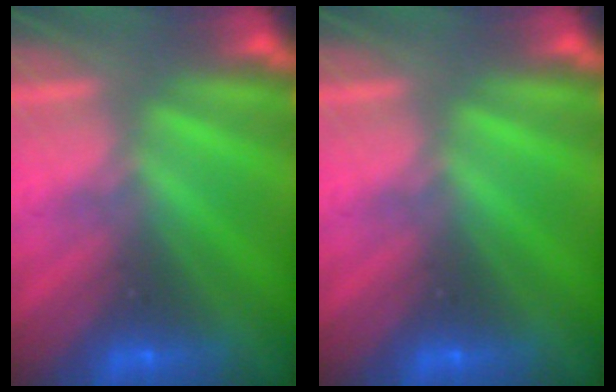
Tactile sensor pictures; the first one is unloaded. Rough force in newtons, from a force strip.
{"total": 0.0}